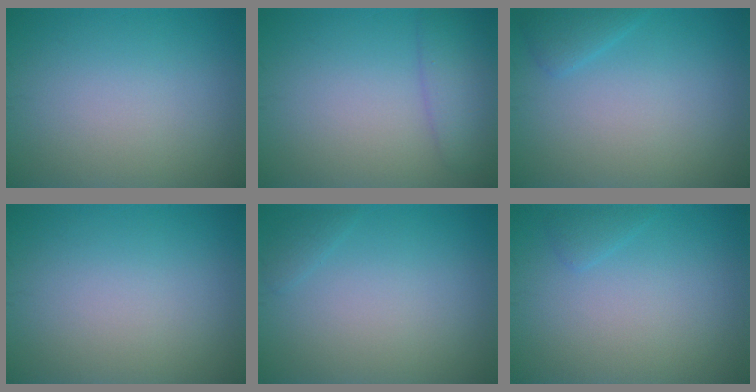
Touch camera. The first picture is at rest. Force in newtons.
{"total": 2.8, "press": 2.8, "slide": 0.1}
{"total": 1.4, "press": 1.4, "slide": 0.1}
{"total": 0.0}
{"total": 0.7, "press": 0.7, "slide": 0.0}
{"total": 0.9, "press": 0.9, "slide": 0.1}